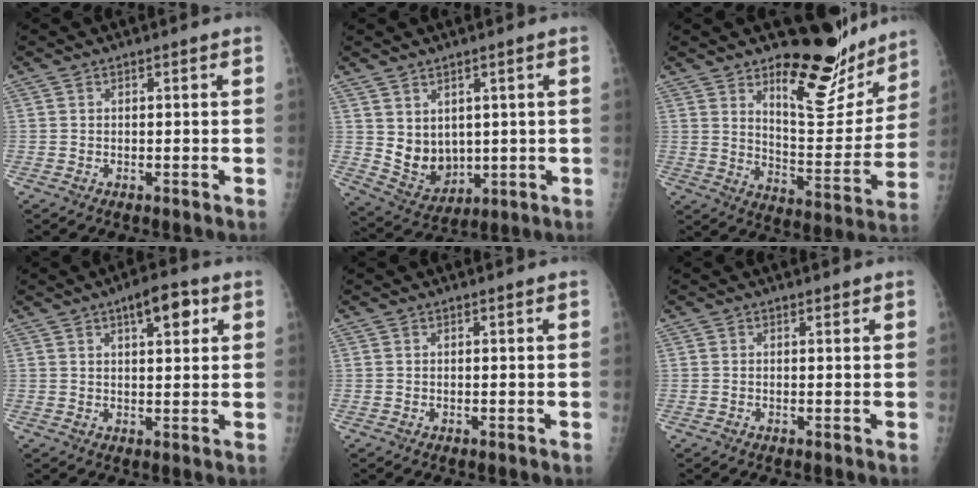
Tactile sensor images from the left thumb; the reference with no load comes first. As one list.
[{"total": 7.8, "force": [1.6, 5.9, 4.8], "torque": [-0.057, -0.026, 0.055]}, {"total": 15.5, "force": [11.7, 6.0, 8.3], "torque": [-0.066, -0.102, 0.180]}, {"total": 6.7, "force": [3.2, 2.6, 5.3], "torque": [-0.062, -0.007, 0.043]}, {"total": 0.0}, {"total": 0.5, "force": [0.4, 0.2, 0.2], "torque": [-0.005, -0.003, 0.006]}]